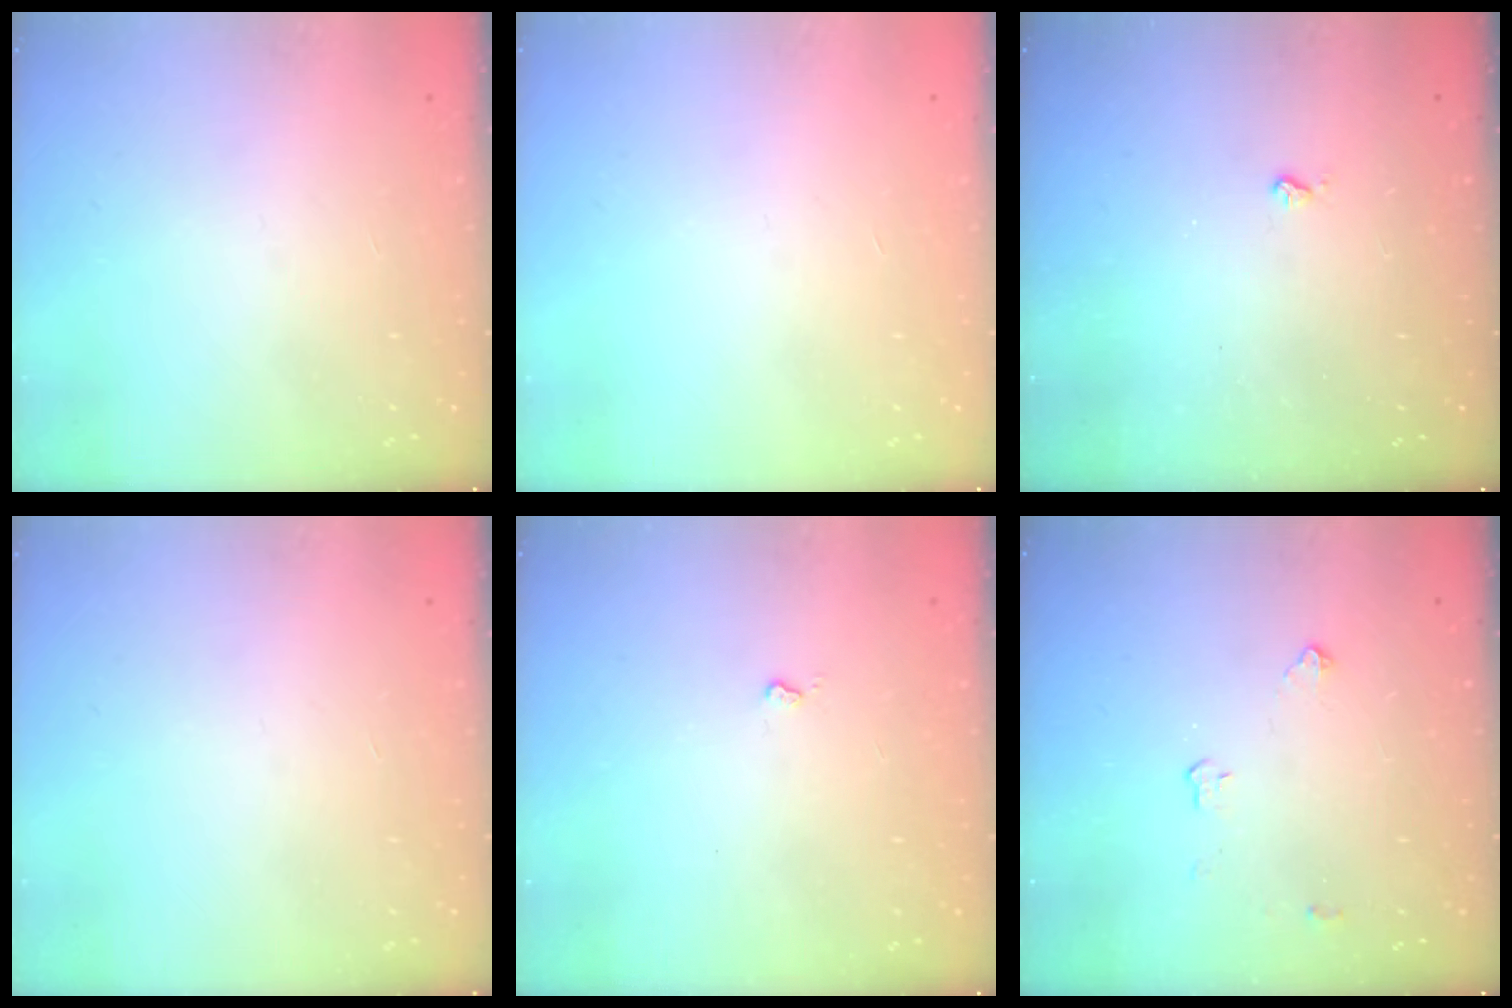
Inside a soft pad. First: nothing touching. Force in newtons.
{"total": 0.0}
{"total": 2.1, "press": 2.1, "slide": 0.5}
{"total": 0.0}
{"total": 2.6, "press": 2.6, "slide": 0.4}
{"total": 3.3, "press": 3.2, "slide": 0.5}